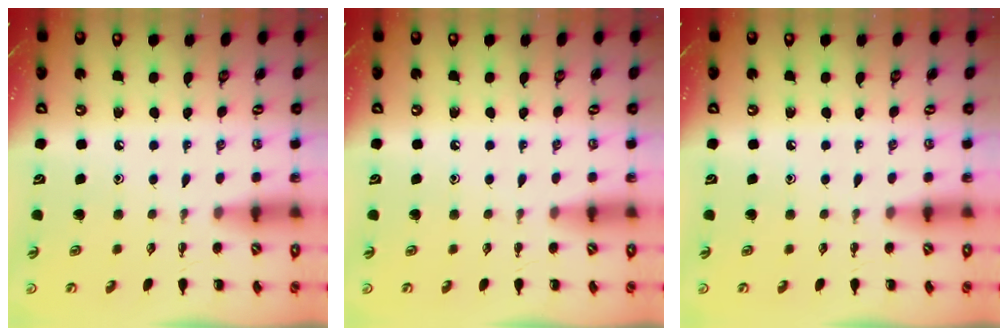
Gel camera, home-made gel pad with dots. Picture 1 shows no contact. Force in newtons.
{"total": 0.0}
{"total": 0.0}